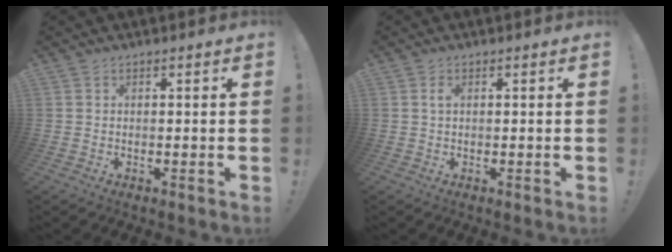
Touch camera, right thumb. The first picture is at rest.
{"total": 1.1, "force": [0.3, 0.5, 1.0], "torque": [-0.018, 0.003, 0.004]}